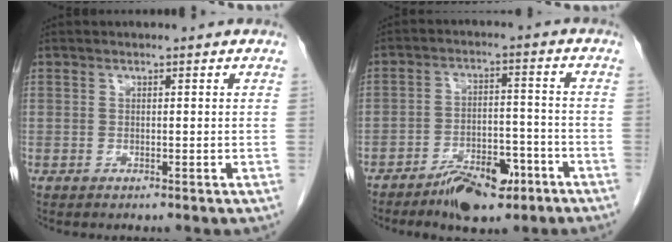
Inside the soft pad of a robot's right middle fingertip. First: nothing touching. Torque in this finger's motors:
{"motor_torque": [0.34, -0.30, 0.08, 0.04]}